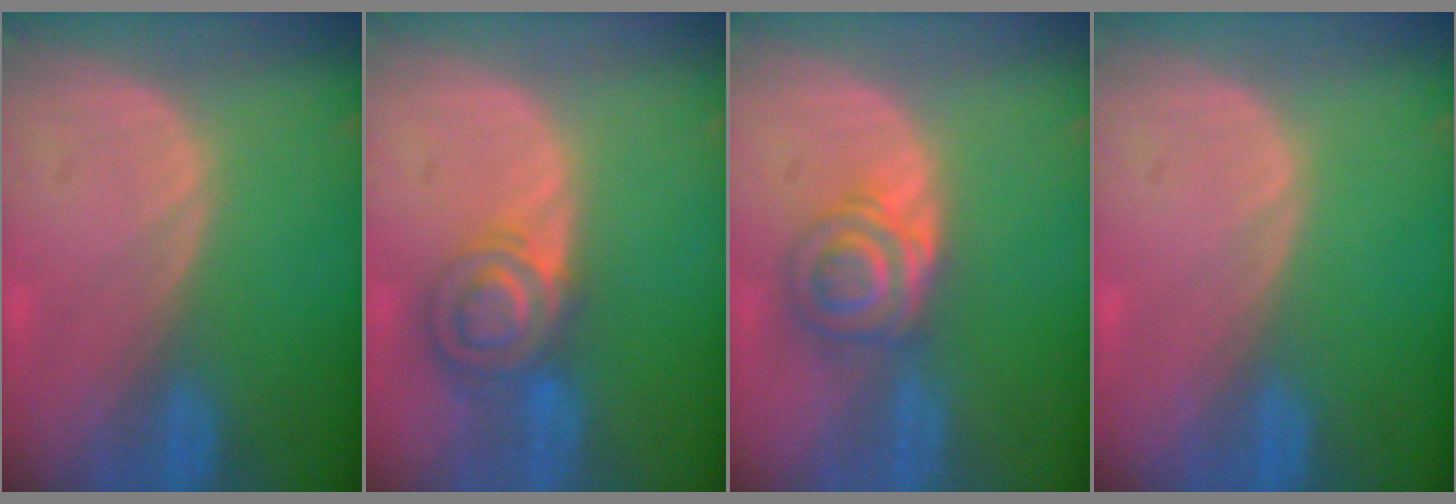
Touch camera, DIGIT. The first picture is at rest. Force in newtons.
{"total": 7.3, "press": 6.1, "slide": 4.0}
{"total": 6.0, "press": 5.5, "slide": 2.2}
{"total": 0.0}